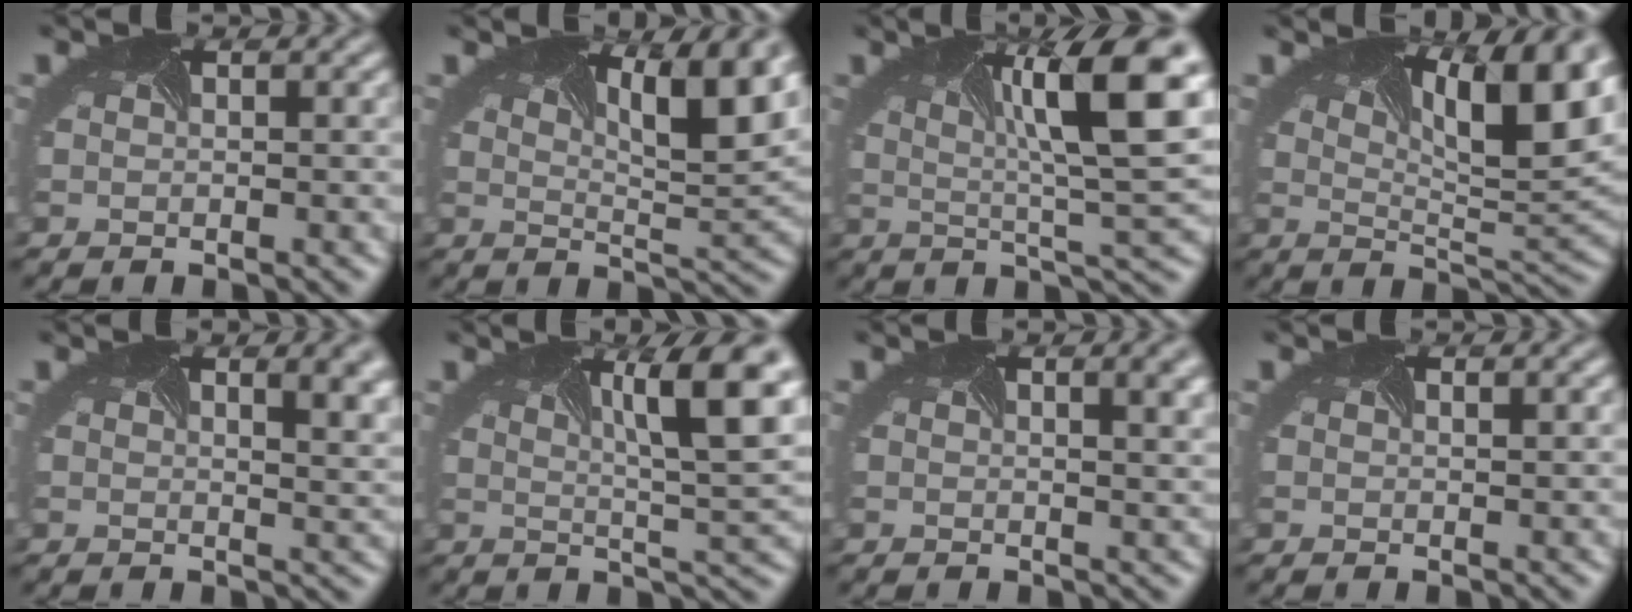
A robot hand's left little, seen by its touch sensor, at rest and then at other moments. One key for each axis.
{"total": 8.3, "fx": 3.8, "fy": 2.2, "fz": 7.1, "tx": -0.087, "ty": 0.015, "tz": 0.051}
{"total": 11.1, "fx": 2.6, "fy": 2.6, "fz": 10.4, "tx": -0.159, "ty": 0.009, "tz": 0.044}
{"total": 11.9, "fx": 5.2, "fy": 3.7, "fz": 10.0, "tx": -0.129, "ty": 0.020, "tz": 0.069}
{"total": 7.2, "fx": 2.7, "fy": 3.7, "fz": 5.5, "tx": -0.040, "ty": 0.027, "tz": 0.028}
{"total": 9.5, "fx": 3.2, "fy": 2.3, "fz": 8.6, "tx": -0.115, "ty": 0.012, "tz": 0.046}
{"total": 5.5, "fx": 2.1, "fy": 2.7, "fz": 4.3, "tx": -0.021, "ty": 0.024, "tz": 0.015}
{"total": 0.6, "fx": 0.5, "fy": 0.2, "fz": 0.3, "tx": -0.001, "ty": 0.006, "tz": 0.000}